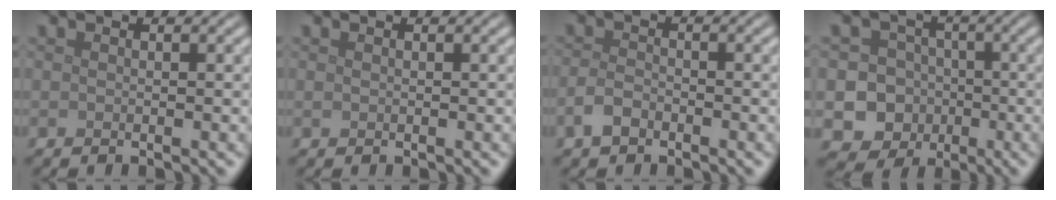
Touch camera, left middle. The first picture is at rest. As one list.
[{"total": 0.0}, {"total": 1.8, "force": [-1.2, 0.9, 1.0], "torque": [-0.020, 0.002, -0.029]}, {"total": 11.2, "force": [-3.7, 10.3, 2.4], "torque": [-0.030, -0.012, -0.083]}]